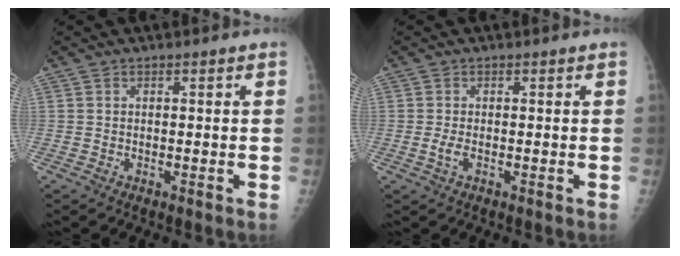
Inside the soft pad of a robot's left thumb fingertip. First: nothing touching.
{"total": 1.4, "force": [-0.2, 0.6, 1.3], "torque": [-0.026, -0.001, -0.002]}